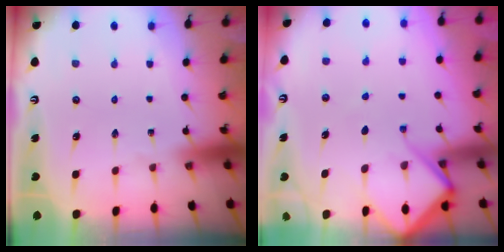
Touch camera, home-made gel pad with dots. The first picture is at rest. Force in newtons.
{"total": 10.1, "press": 10.0, "slide": 0.9}